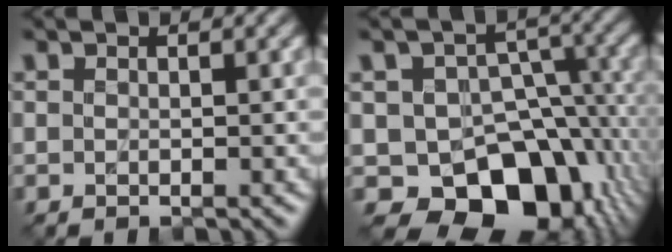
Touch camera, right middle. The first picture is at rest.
{"total": 12.2, "force": [-4.2, 8.7, 7.5], "torque": [-0.086, -0.018, -0.065]}